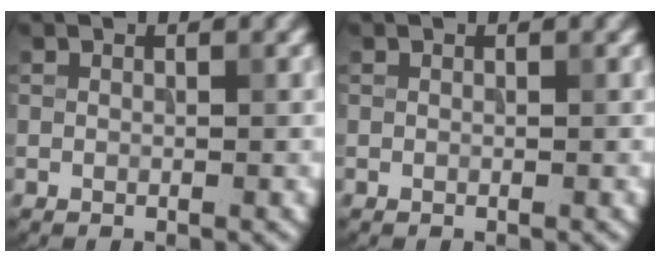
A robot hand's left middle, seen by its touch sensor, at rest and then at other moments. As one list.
[{"total": 0.0}]